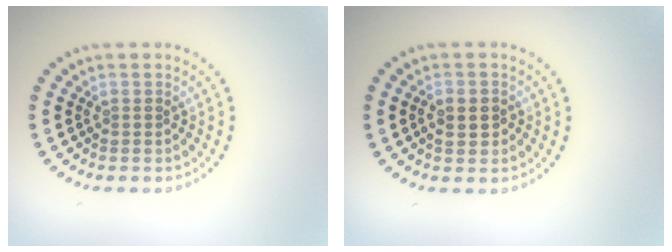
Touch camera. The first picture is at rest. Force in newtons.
{"total": 1.8, "press": 1.8, "slide": 0.2}